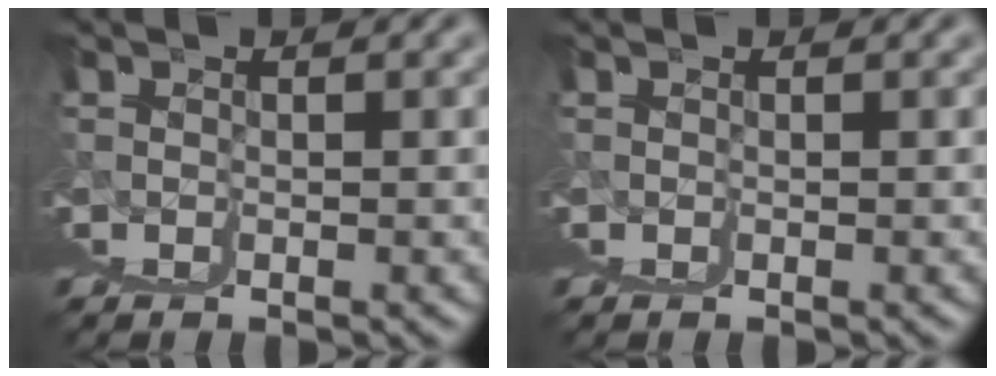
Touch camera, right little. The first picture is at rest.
{"total": 0.0}